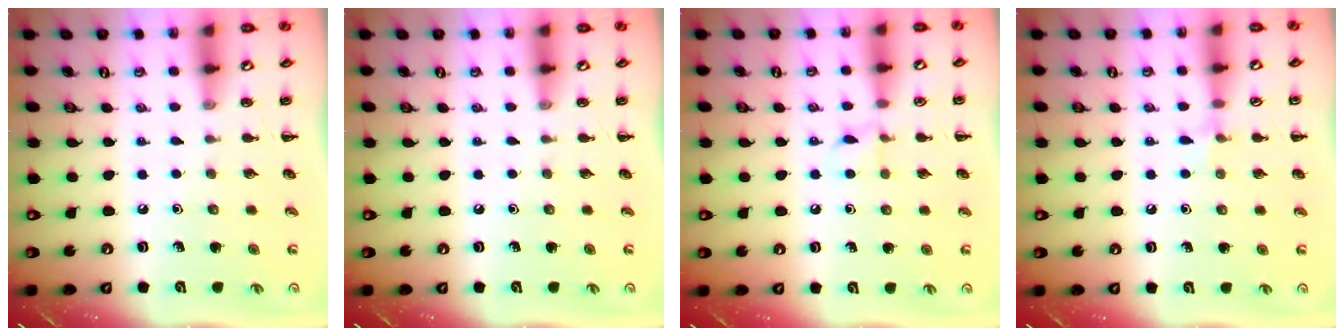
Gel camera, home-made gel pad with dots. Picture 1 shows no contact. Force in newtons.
{"total": 0.0}
{"total": 6.1, "press": 6.0, "slide": 1.4}
{"total": 4.9, "press": 4.6, "slide": 1.5}